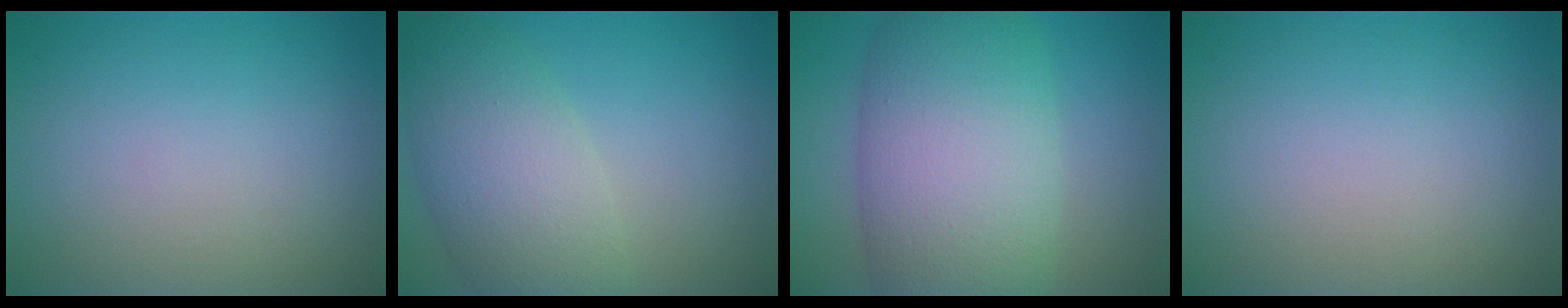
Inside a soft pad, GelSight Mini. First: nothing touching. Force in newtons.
{"total": 6.3, "press": 6.3, "slide": 0.1}
{"total": 11.2, "press": 11.2, "slide": 0.6}
{"total": 0.0}